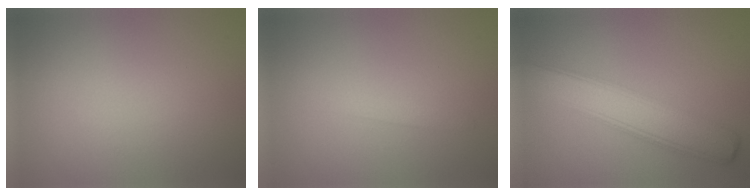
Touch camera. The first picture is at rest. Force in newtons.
{"total": 0.9, "press": 0.9, "slide": 0.1}
{"total": 5.7, "press": 5.7, "slide": 0.3}